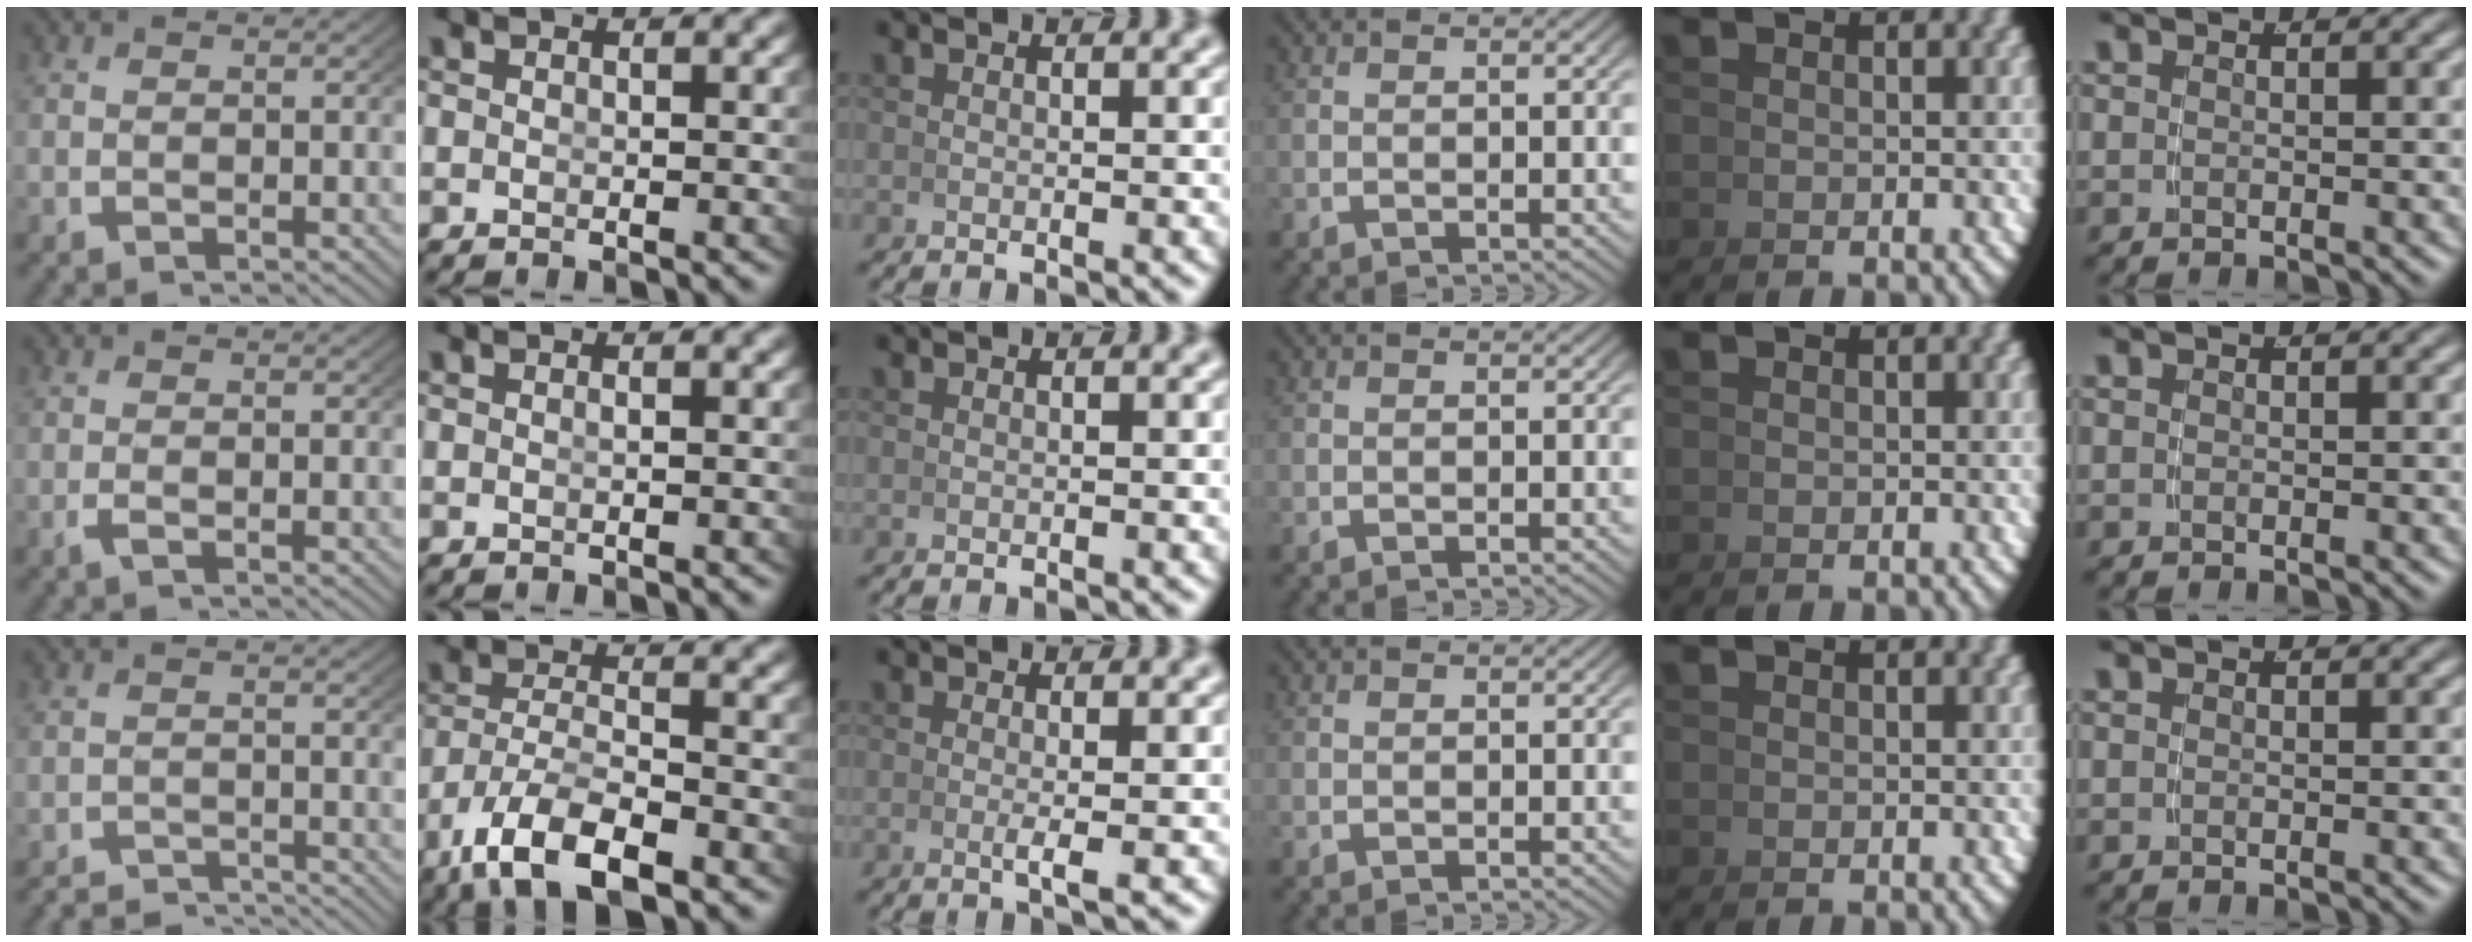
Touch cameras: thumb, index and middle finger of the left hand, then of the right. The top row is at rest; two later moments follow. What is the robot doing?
{"motion": "grasp_and_lifting", "object": "photo album"}